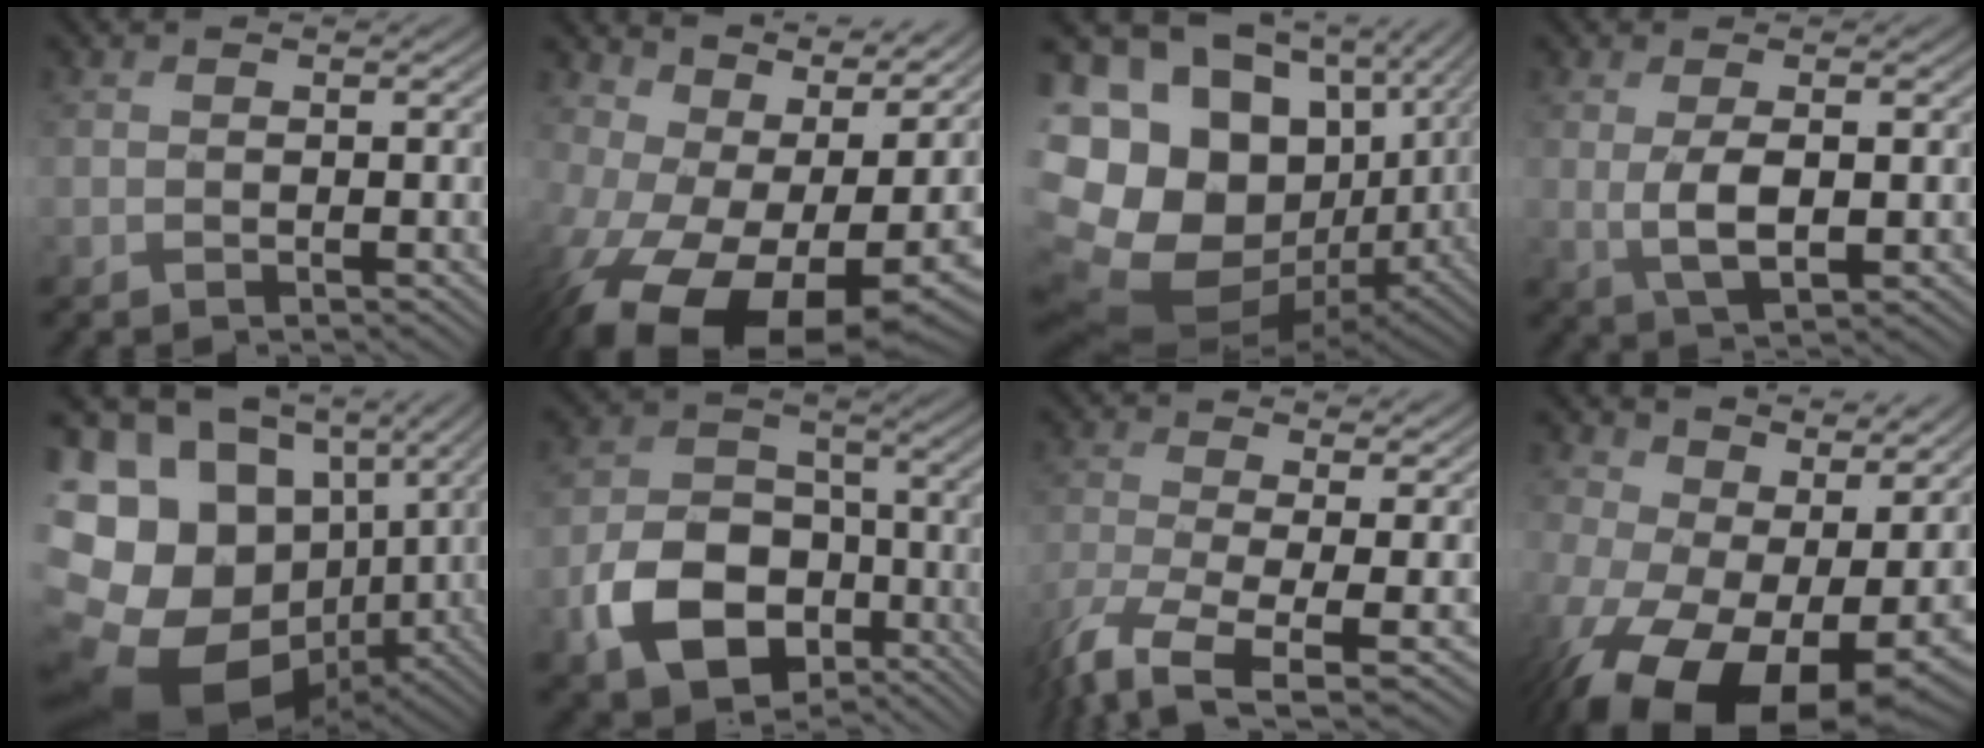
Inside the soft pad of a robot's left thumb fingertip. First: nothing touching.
{"total": 18.1, "force": [-2.0, 11.5, 13.8], "torque": [-0.257, -0.059, 0.010]}
{"total": 22.1, "force": [0.7, 17.5, 13.4], "torque": [-0.326, -0.003, 0.032]}
{"total": 4.3, "force": [0.3, 1.6, 4.0], "torque": [-0.089, -0.006, 0.012]}
{"total": 21.8, "force": [-3.5, 17.1, 13.2], "torque": [-0.310, -0.040, -0.045]}
{"total": 11.7, "force": [-5.1, 8.2, 6.7], "torque": [-0.141, -0.018, -0.096]}
{"total": 8.9, "force": [-4.3, 2.5, 7.3], "torque": [-0.168, -0.029, -0.079]}
{"total": 18.0, "force": [-2.2, 11.5, 13.7], "torque": [-0.264, -0.062, 0.001]}